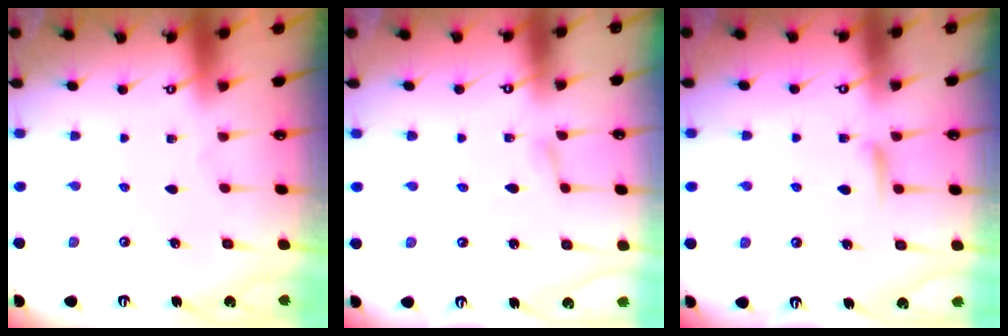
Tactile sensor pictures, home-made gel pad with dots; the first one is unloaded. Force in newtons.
{"total": 2.0, "press": 1.9, "slide": 0.3}
{"total": 5.4, "press": 5.4, "slide": 0.6}